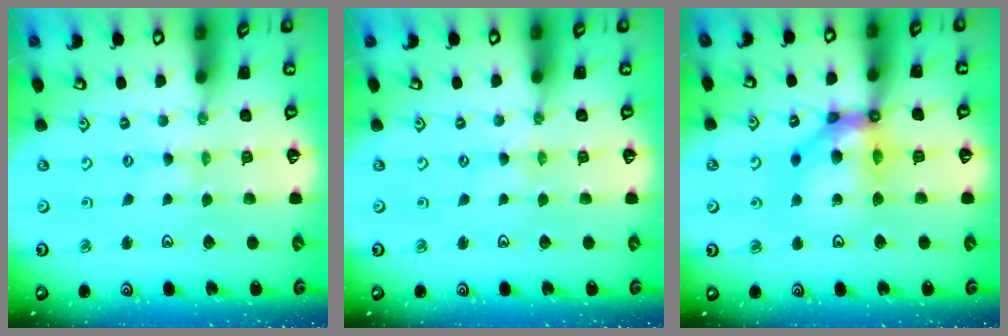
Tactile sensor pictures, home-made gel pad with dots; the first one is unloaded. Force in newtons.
{"total": 1.3, "press": 1.2, "slide": 0.3}
{"total": 12.8, "press": 12.6, "slide": 2.3}